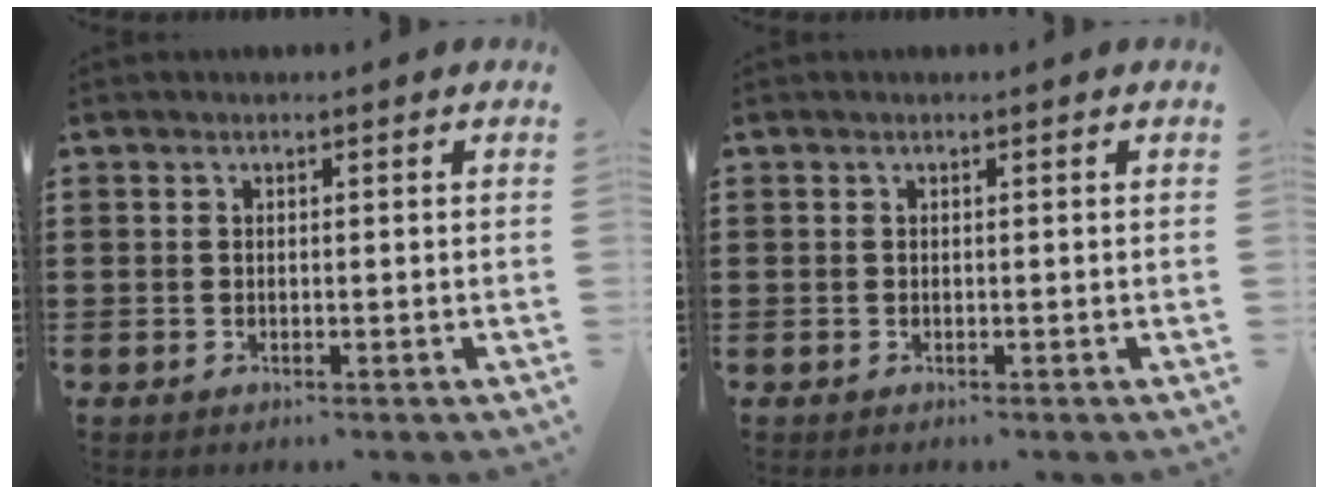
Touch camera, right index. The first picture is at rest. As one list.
[{"total": 0.0}]